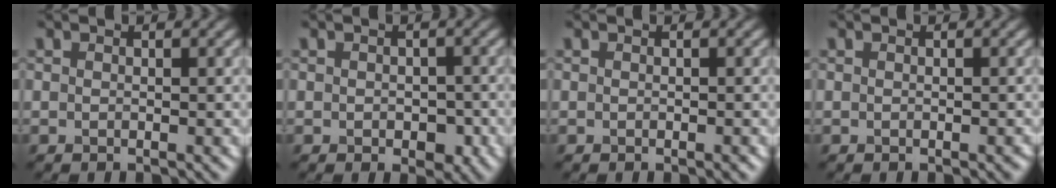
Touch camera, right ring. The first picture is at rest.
{"total": 1.8, "force": [-0.4, 1.3, 1.2], "torque": [-0.015, -0.007, -0.006]}
{"total": 0.0}
{"total": 0.0}